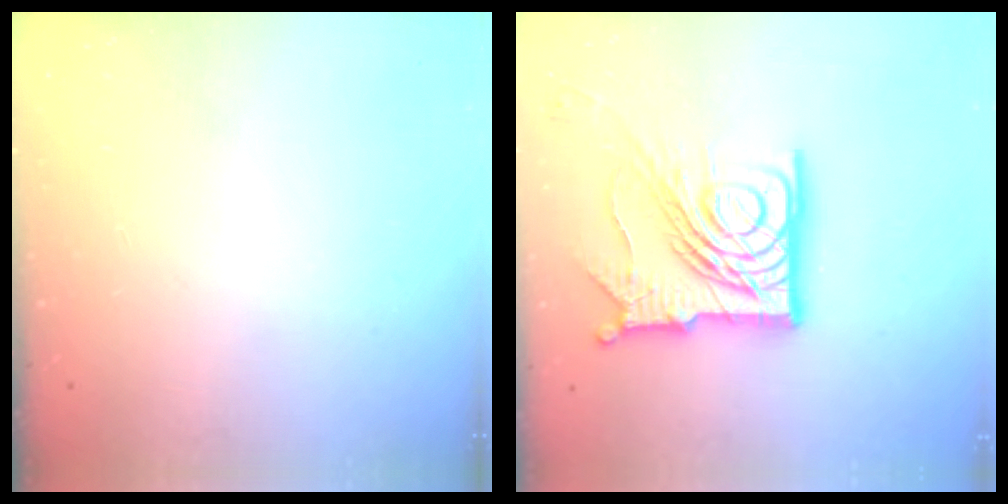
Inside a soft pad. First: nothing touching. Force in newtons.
{"total": 21.5, "press": 21.4, "slide": 2.4}